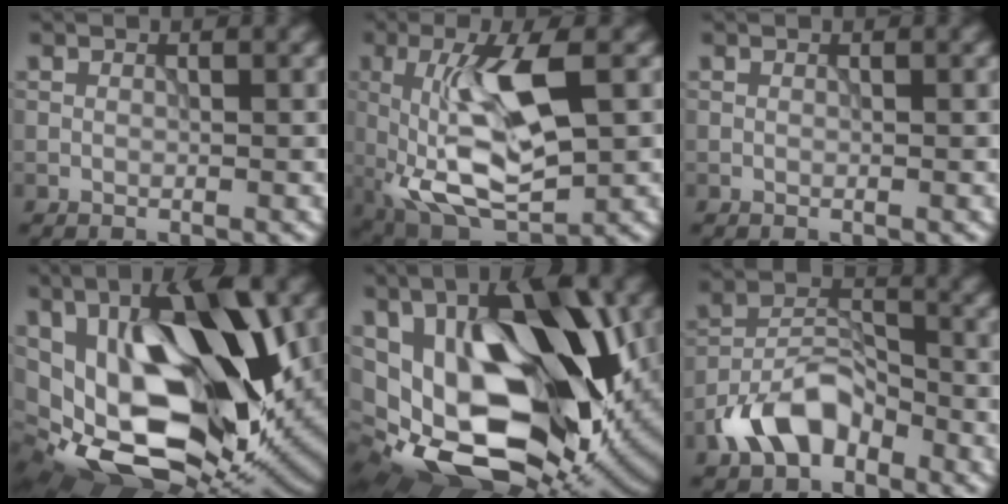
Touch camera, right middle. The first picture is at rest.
{"total": 10.1, "force": [-0.3, 3.9, 9.3], "torque": [-0.174, -0.002, -0.010]}
{"total": 0.0}
{"total": 17.7, "force": [1.2, 9.9, 14.6], "torque": [-0.246, -0.016, 0.028]}
{"total": 18.9, "force": [-0.1, 11.5, 15.0], "torque": [-0.242, -0.019, 0.018]}
{"total": 5.9, "force": [-3.6, 3.2, 3.4], "torque": [-0.060, 0.008, -0.076]}